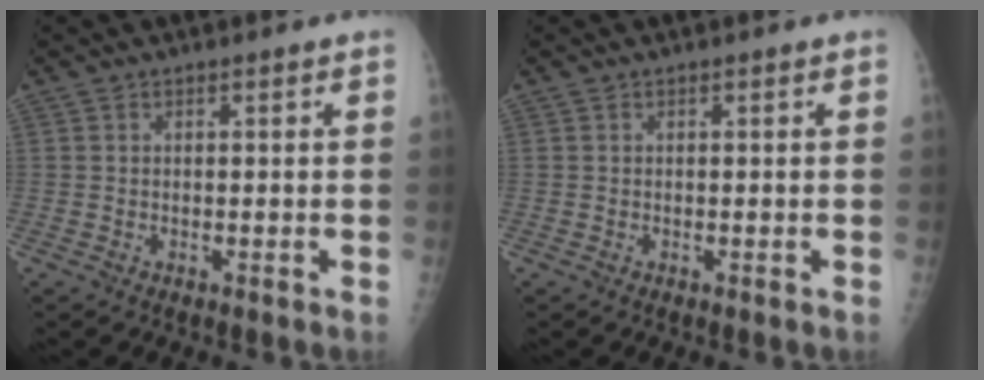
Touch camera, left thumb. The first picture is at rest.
{"total": 0.0}